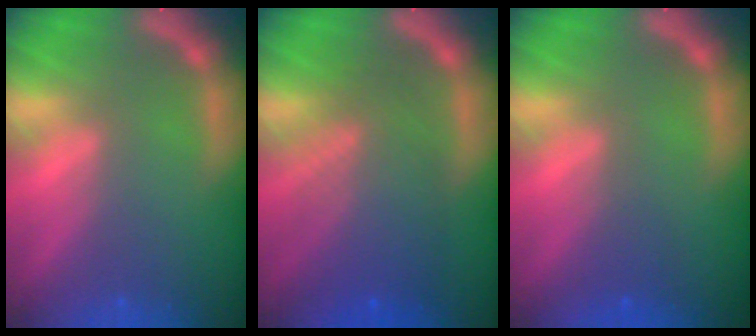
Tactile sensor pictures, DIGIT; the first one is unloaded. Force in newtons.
{"total": 7.6}
{"total": 1.5}